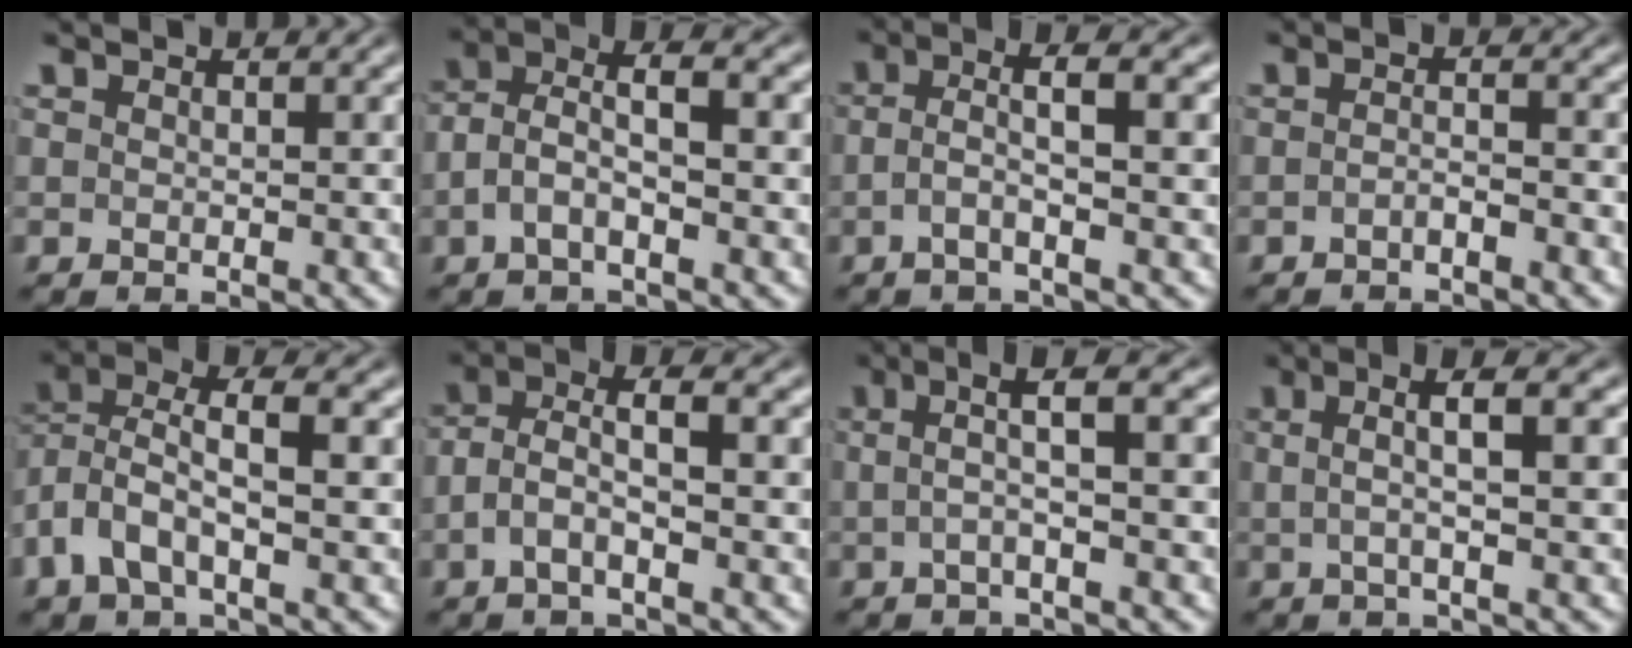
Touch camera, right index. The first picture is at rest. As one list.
[{"total": 3.9, "force": [0.3, 1.7, 3.5], "torque": [-0.067, -0.011, 0.008]}, {"total": 3.3, "force": [-0.4, 0.1, 3.2], "torque": [-0.056, -0.001, -0.008]}, {"total": 1.7, "force": [-1.5, -0.5, 0.8], "torque": [-0.009, -0.005, -0.026]}, {"total": 6.1, "force": [1.2, 4.0, 4.5], "torque": [-0.109, -0.012, 0.022]}, {"total": 3.6, "force": [0.0, 1.4, 3.3], "torque": [-0.067, -0.013, 0.004]}, {"total": 3.7, "force": [0.7, 0.0, 3.6], "torque": [-0.051, 0.013, 0.005]}, {"total": 4.4, "force": [1.4, 0.4, 4.1], "torque": [-0.058, 0.016, 0.018]}]